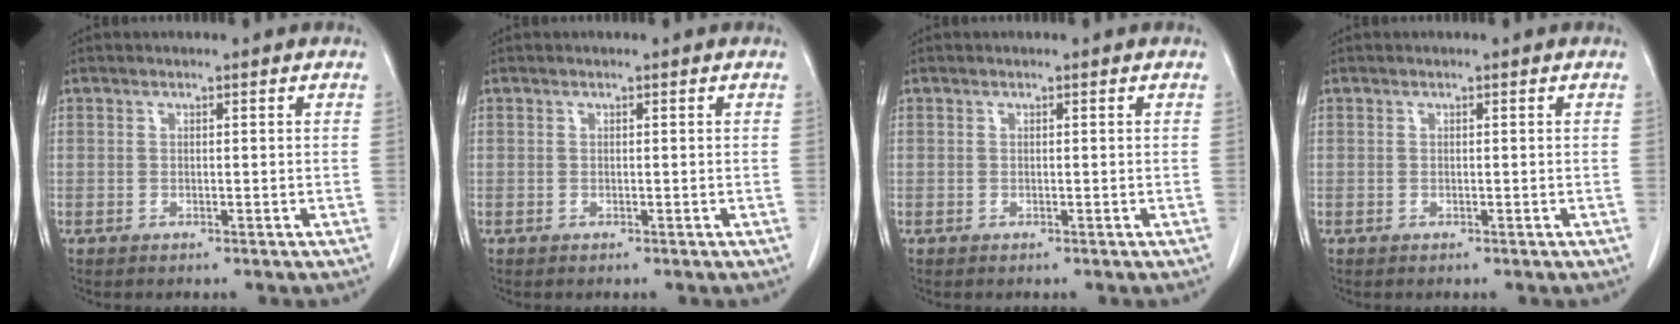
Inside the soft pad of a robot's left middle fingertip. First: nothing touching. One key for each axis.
{"total": 0.0}
{"total": 0.0}
{"total": 0.0}